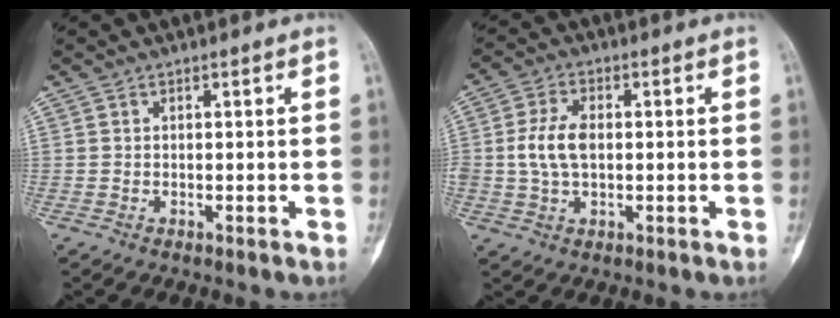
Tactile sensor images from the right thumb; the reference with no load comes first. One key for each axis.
{"total": 7.0, "fx": 0.2, "fy": 4.2, "fz": 5.6, "tx": -0.114, "ty": 0.010, "tz": 0.003}